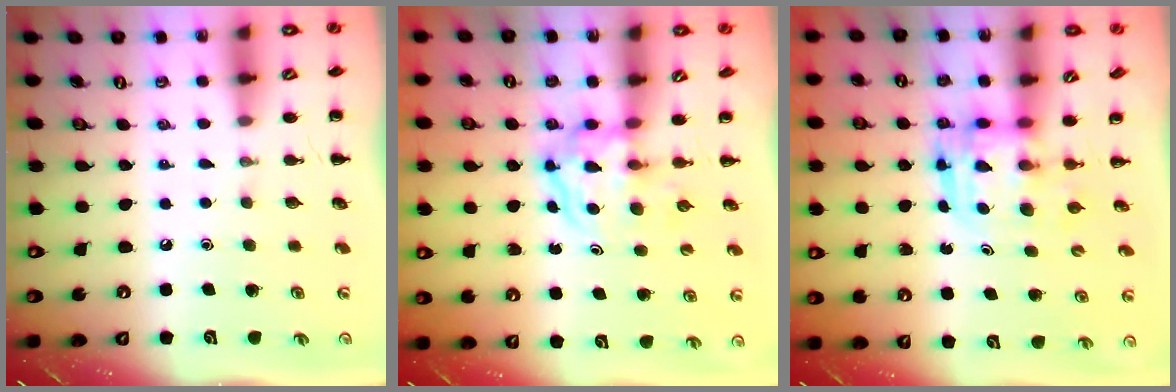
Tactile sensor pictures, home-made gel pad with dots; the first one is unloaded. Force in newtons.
{"total": 3.8, "press": 3.8, "slide": 0.4}
{"total": 3.3, "press": 3.3, "slide": 0.3}